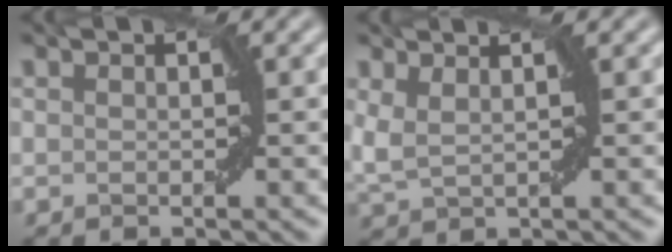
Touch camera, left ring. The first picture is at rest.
{"total": 2.0, "force": [1.0, 0.7, 1.6], "torque": [-0.041, 0.002, 0.022]}